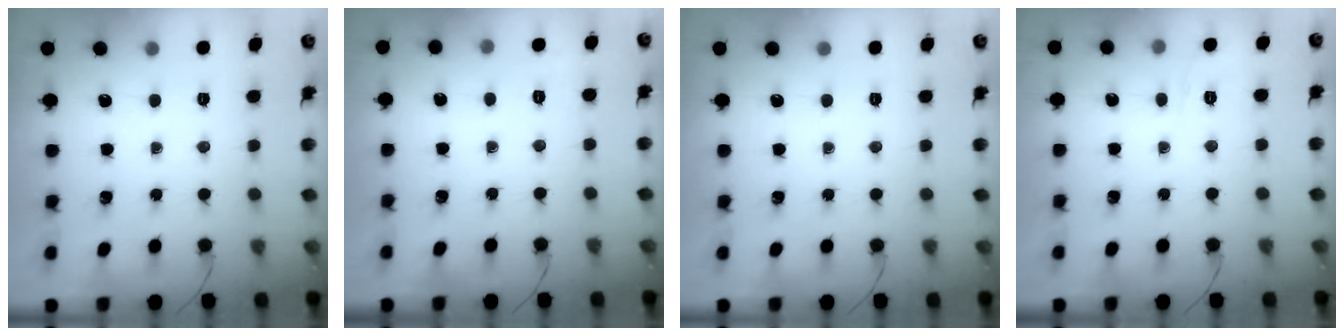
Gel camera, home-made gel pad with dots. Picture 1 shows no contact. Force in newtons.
{"total": 2.1, "press": 1.2, "slide": 1.8}
{"total": 0.0}
{"total": 2.2, "press": 1.1, "slide": 1.9}